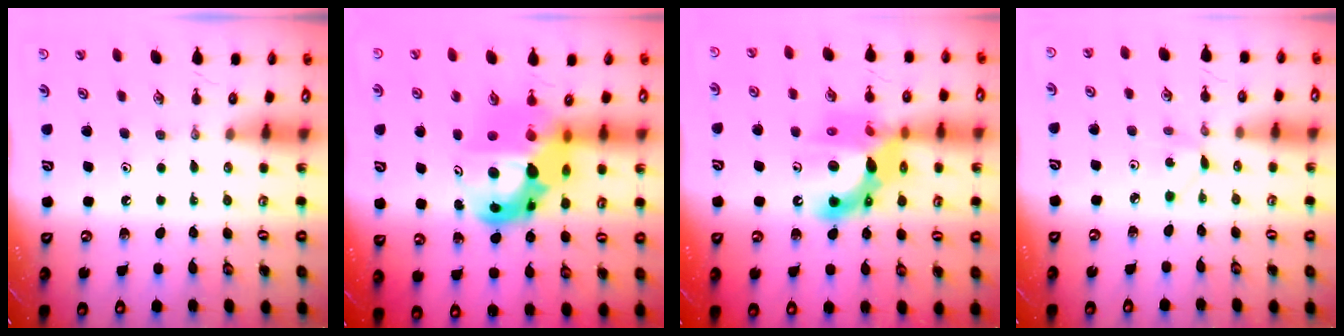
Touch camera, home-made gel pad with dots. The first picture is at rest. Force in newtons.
{"total": 17.5, "press": 17.4, "slide": 1.6}
{"total": 13.9, "press": 13.6, "slide": 2.8}
{"total": 2.4, "press": 2.4, "slide": 0.3}